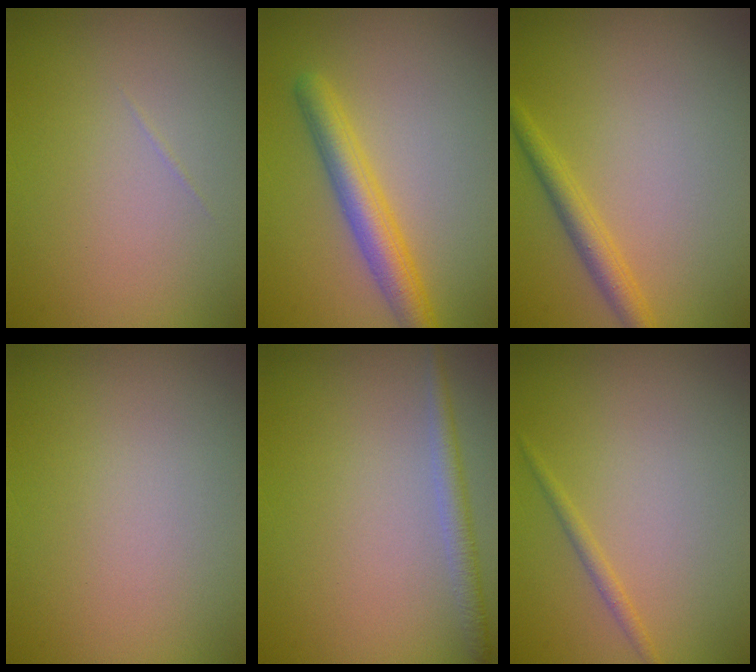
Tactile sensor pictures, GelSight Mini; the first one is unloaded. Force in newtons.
{"total": 3.8, "press": 3.8, "slide": 0.1}
{"total": 2.2, "press": 2.2, "slide": 0.1}
{"total": 0.0}
{"total": 1.9, "press": 1.9, "slide": 0.0}
{"total": 0.9, "press": 0.9, "slide": 0.2}